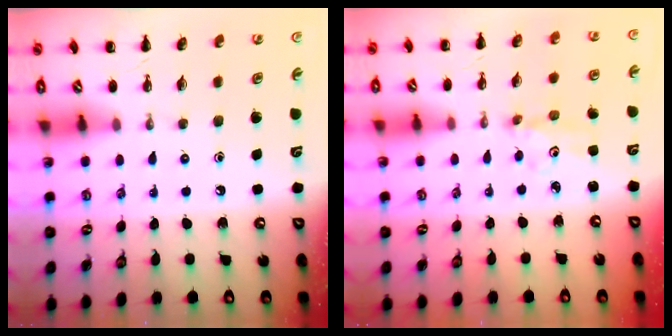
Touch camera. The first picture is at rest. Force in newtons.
{"total": 2.9, "press": 2.8, "slide": 0.7}